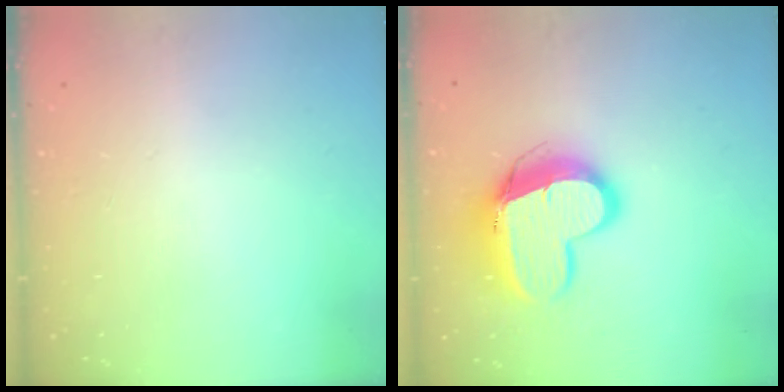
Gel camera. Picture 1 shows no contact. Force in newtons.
{"total": 13.5, "press": 13.5, "slide": 1.2}